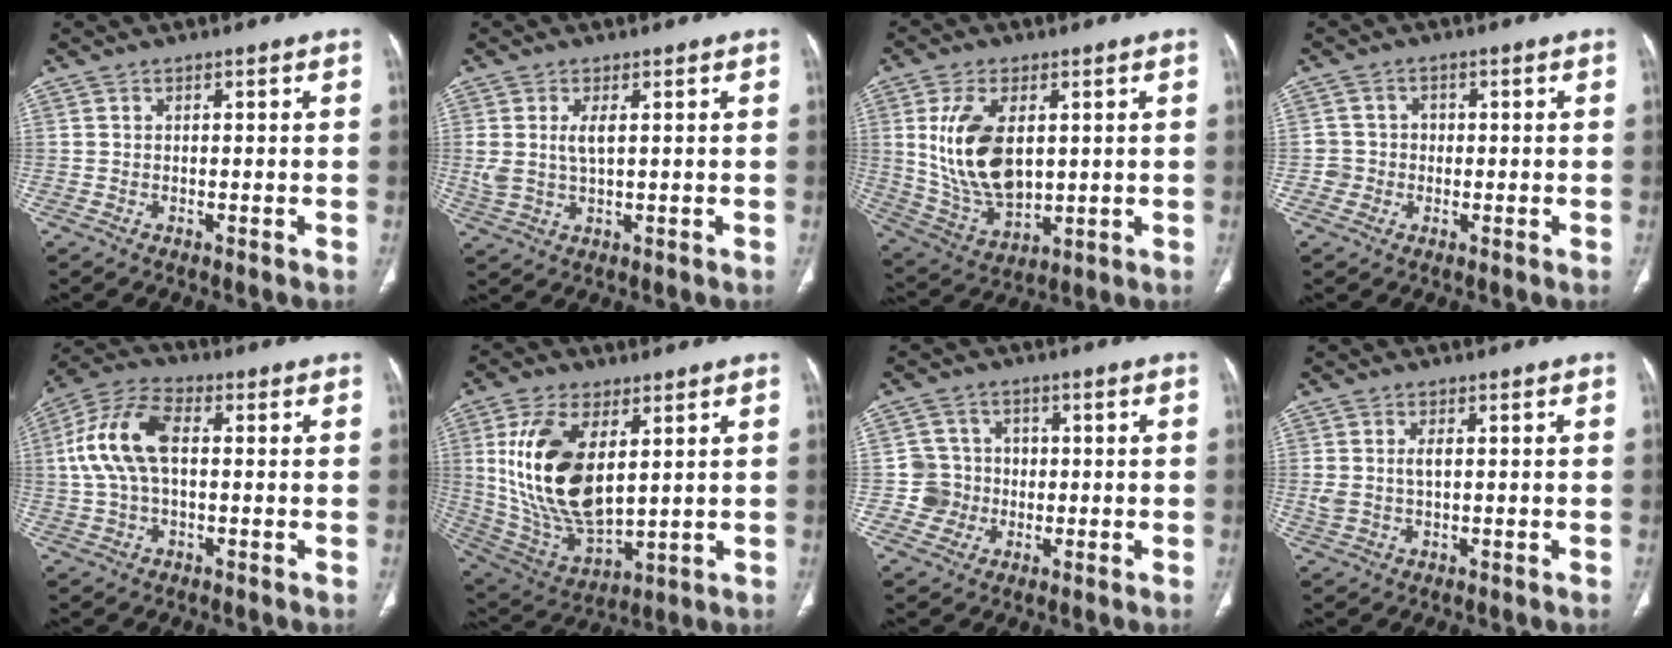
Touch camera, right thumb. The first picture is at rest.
{"total": 4.7, "force": [1.0, 2.0, 4.1], "torque": [-0.096, -0.002, 0.026]}
{"total": 15.0, "force": [2.5, 8.7, 12.0], "torque": [-0.223, -0.014, 0.063]}
{"total": 3.1, "force": [-0.7, 3.0, -0.1], "torque": [0.028, 0.013, -0.019]}
{"total": 12.4, "force": [1.2, 6.8, 10.3], "torque": [-0.217, 0.030, 0.018]}
{"total": 19.7, "force": [4.6, 10.1, 16.3], "torque": [-0.311, -0.027, 0.100]}
{"total": 5.9, "force": [-0.7, 5.9, 0.1], "torque": [0.037, 0.016, -0.019]}
{"total": 3.8, "force": [0.4, 2.1, 3.1], "torque": [-0.075, 0.005, 0.012]}